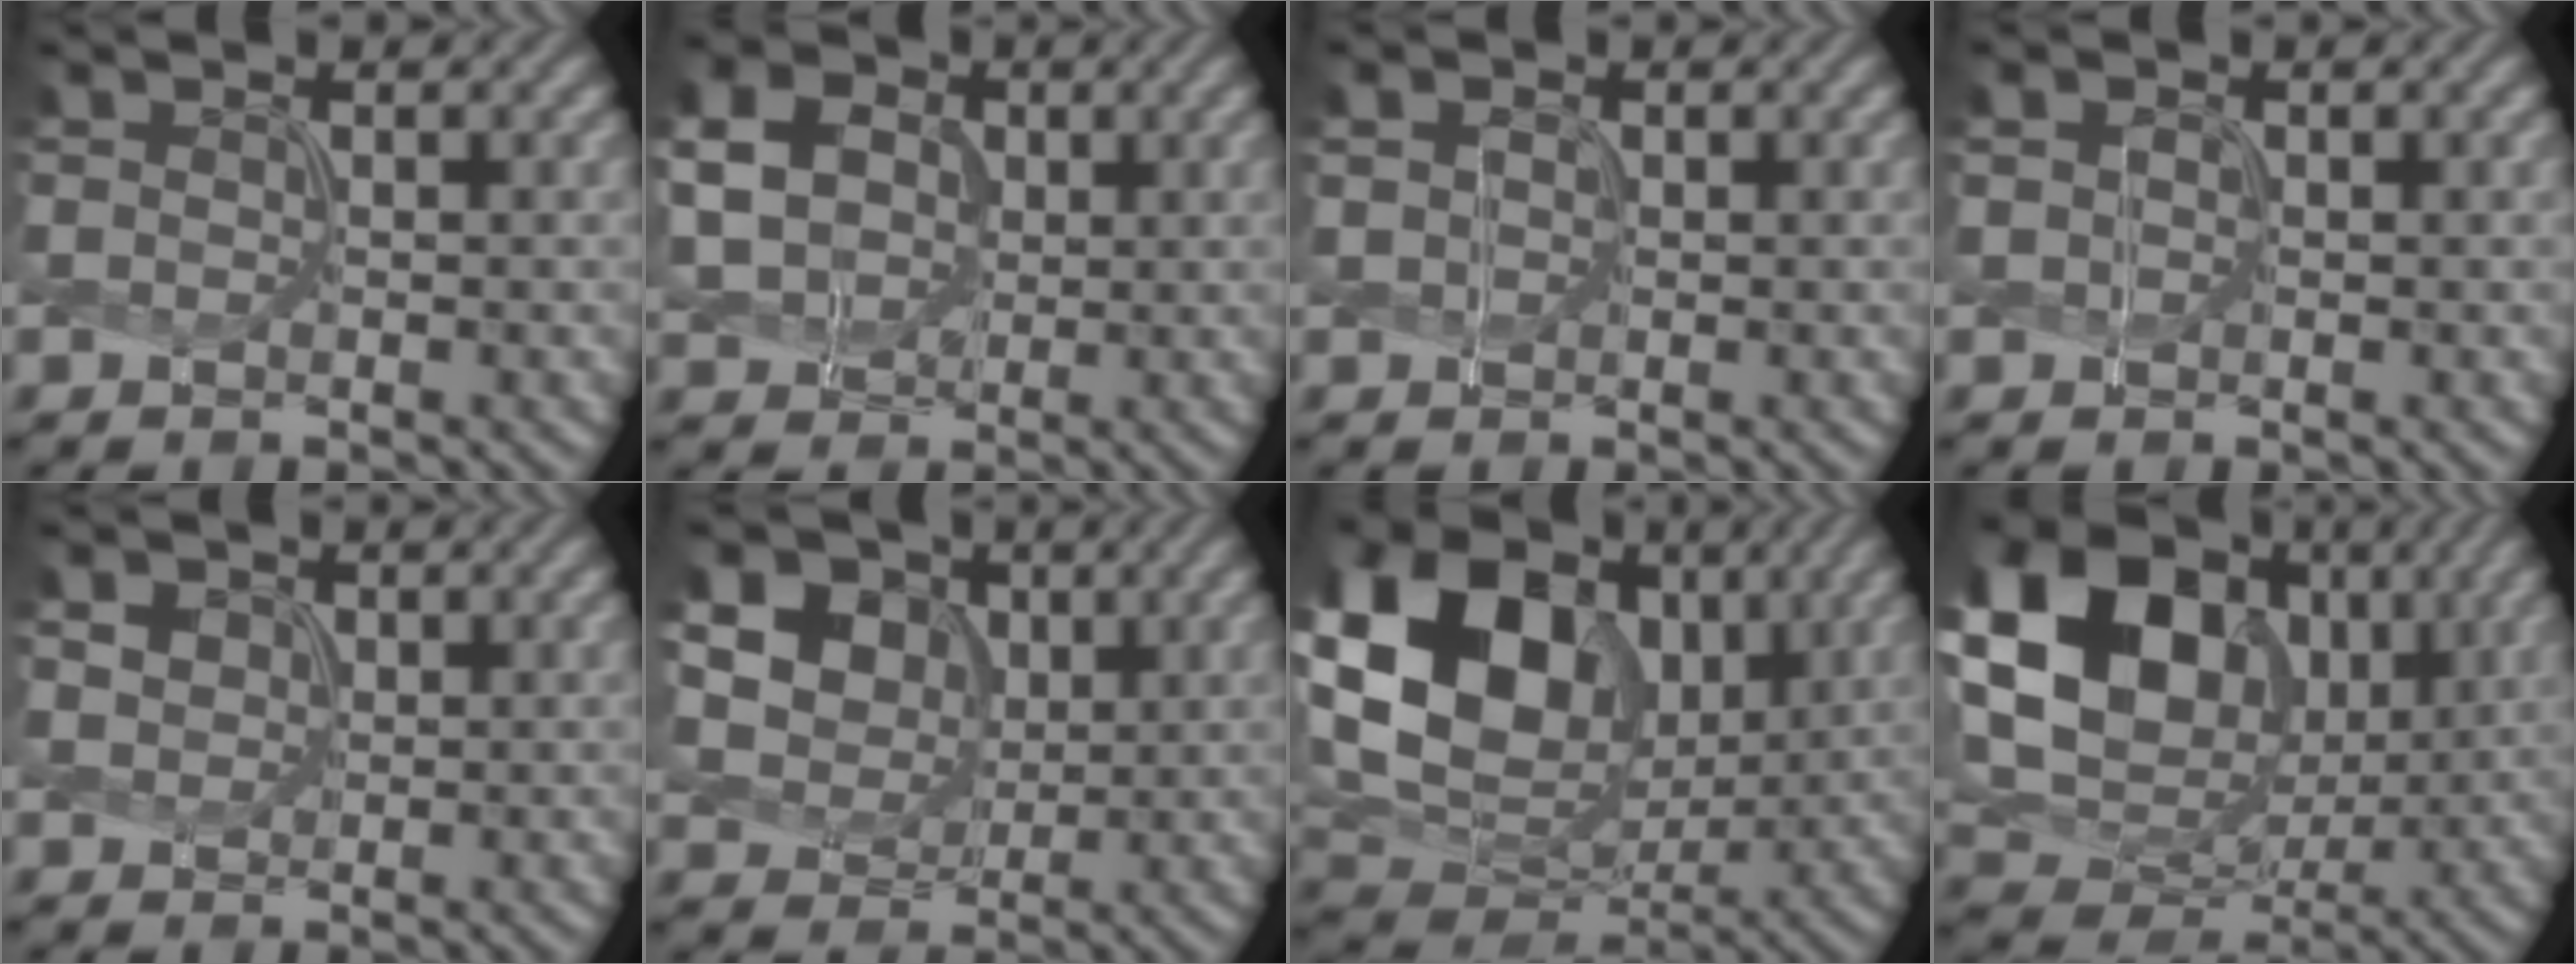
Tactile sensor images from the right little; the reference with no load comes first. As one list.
[{"total": 5.3, "force": [0.9, 4.6, 2.5], "torque": [-0.115, 0.010, 0.038]}, {"total": 0.8, "force": [-0.4, 0.0, -0.7], "torque": [-0.009, -0.001, 0.021]}, {"total": 1.0, "force": [-0.5, -0.3, -0.8], "torque": [-0.008, 0.000, 0.018]}, {"total": 0.7, "force": [0.0, 0.6, -0.4], "torque": [-0.019, -0.004, 0.030]}, {"total": 10.8, "force": [4.3, 8.6, 4.8], "torque": [-0.140, 0.026, 0.101]}, {"total": 13.7, "force": [3.3, 10.2, 8.6], "torque": [-0.199, 0.025, 0.081]}, {"total": 17.8, "force": [3.8, 13.9, 10.5], "torque": [-0.241, 0.042, 0.090]}]